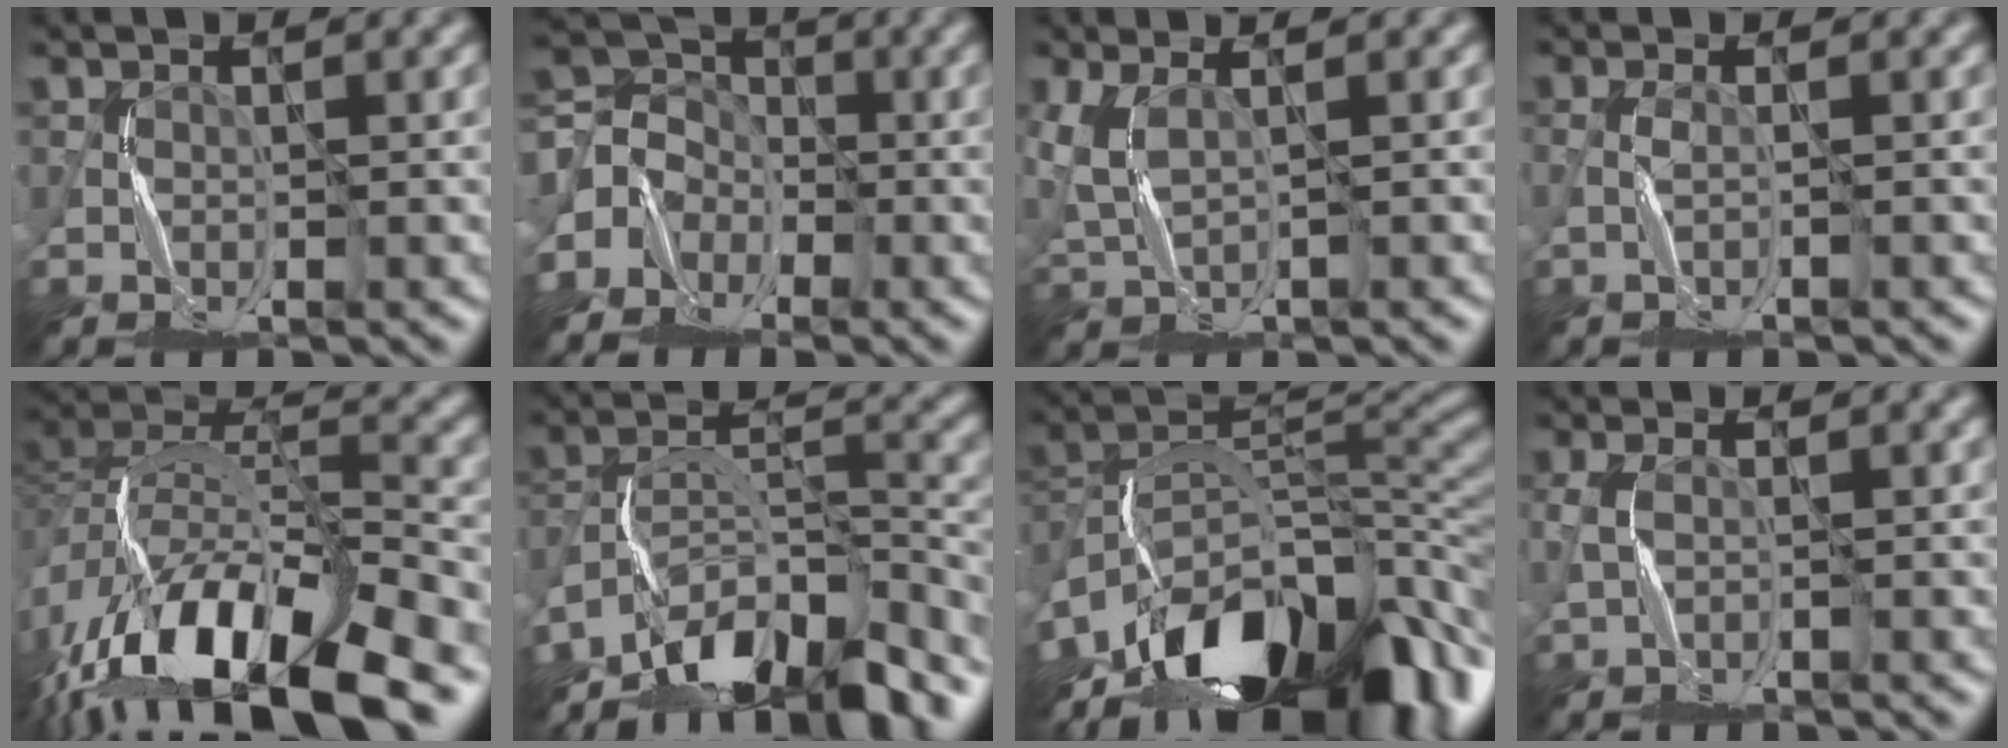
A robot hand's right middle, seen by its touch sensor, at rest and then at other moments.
{"total": 4.1, "force": [-1.7, 3.6, 0.6], "torque": [-0.003, 0.015, -0.056]}
{"total": 2.9, "force": [0.9, 1.1, 2.5], "torque": [-0.072, 0.002, 0.023]}
{"total": 0.8, "force": [-0.6, -0.1, 0.5], "torque": [-0.010, 0.004, -0.015]}
{"total": 16.0, "force": [-10.3, 6.1, 10.6], "torque": [-0.213, 0.009, -0.190]}
{"total": 12.2, "force": [-10.2, 3.4, 5.7], "torque": [-0.090, 0.012, -0.183]}
{"total": 15.2, "force": [-10.7, 6.7, 8.5], "torque": [-0.158, 0.018, -0.182]}
{"total": 0.8, "force": [-0.5, 0.1, 0.7], "torque": [-0.016, 0.005, -0.012]}